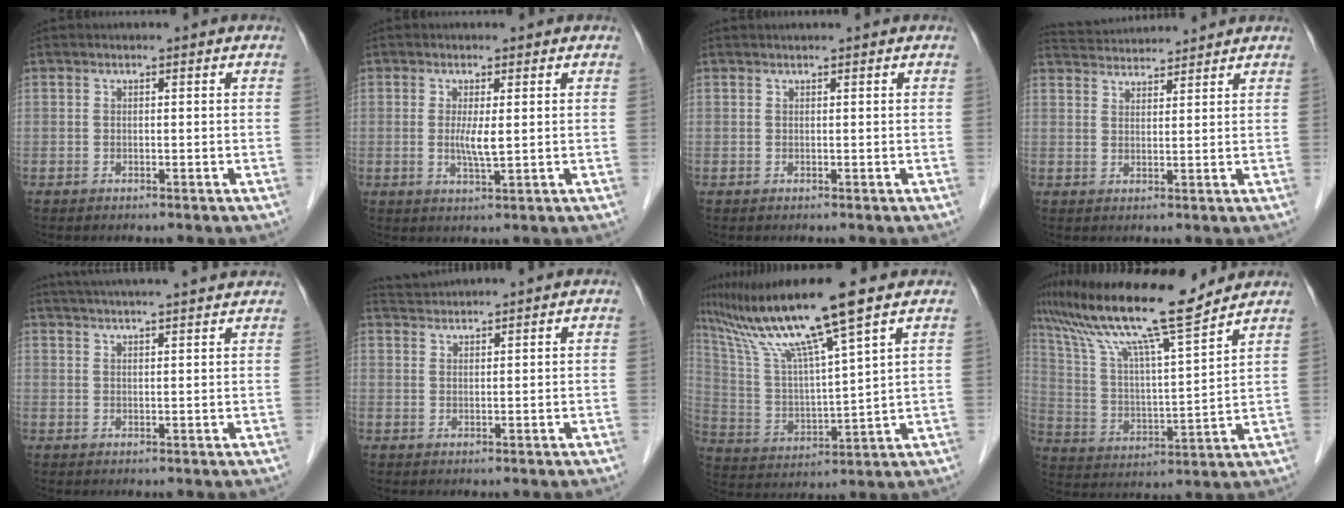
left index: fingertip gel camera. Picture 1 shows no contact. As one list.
[{"total": 3.2, "force": [0.2, 0.3, 3.1], "torque": [-0.065, -0.006, 0.007]}, {"total": 1.2, "force": [1.1, 0.0, 0.5], "torque": [-0.005, 0.017, 0.019]}, {"total": 7.7, "force": [7.5, 0.1, 1.3], "torque": [-0.033, 0.035, 0.121]}, {"total": 15.3, "force": [13.9, 0.7, 6.5], "torque": [-0.109, 0.037, 0.188]}, {"total": 3.8, "force": [3.7, -0.8, 0.3], "torque": [-0.006, 0.024, 0.072]}, {"total": 14.5, "force": [10.8, -1.8, 9.4], "torque": [-0.181, 0.003, 0.203]}, {"total": 18.0, "force": [14.9, 0.2, 10.0], "torque": [-0.187, 0.011, 0.263]}]